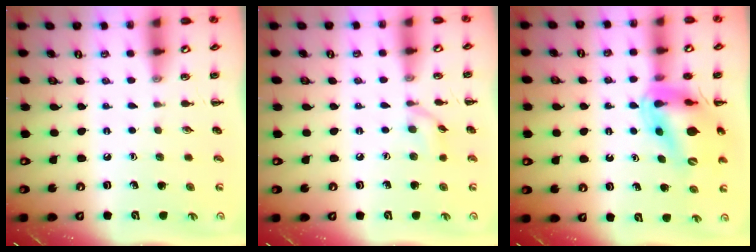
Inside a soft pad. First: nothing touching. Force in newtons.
{"total": 6.8, "press": 6.7, "slide": 0.7}
{"total": 14.8, "press": 14.0, "slide": 4.6}